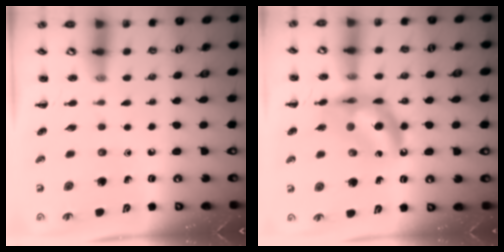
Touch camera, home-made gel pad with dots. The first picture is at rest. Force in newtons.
{"total": 13.4, "press": 12.9, "slide": 3.4}